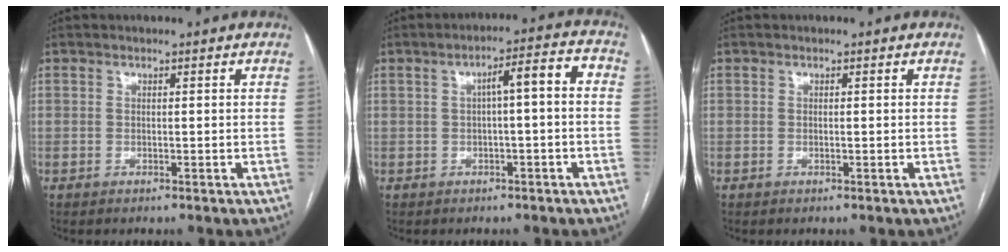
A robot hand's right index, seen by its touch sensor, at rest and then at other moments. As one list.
[{"total": 5.5, "force": [0.0, 0.9, 5.4], "torque": [-0.079, 0.028, 0.001]}, {"total": 0.0}]